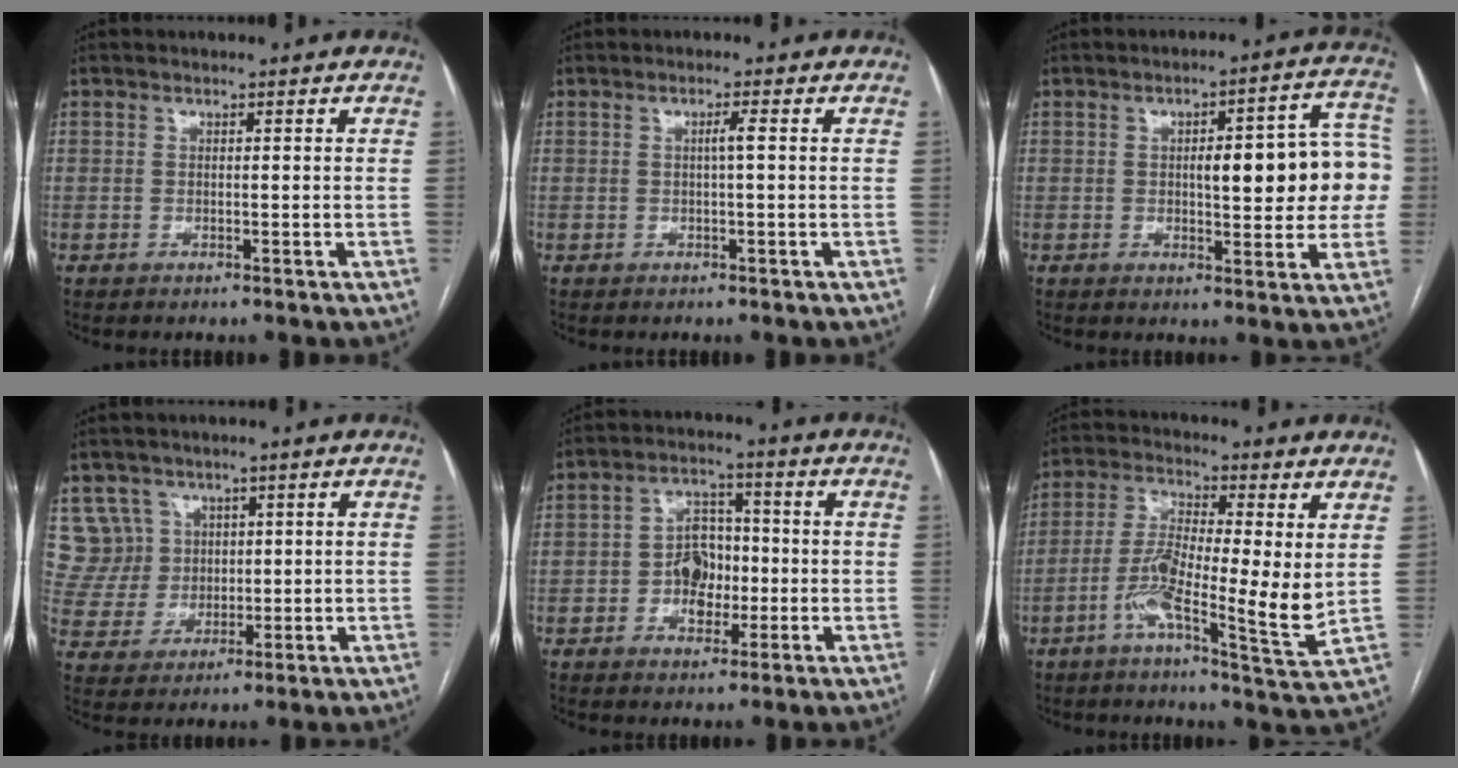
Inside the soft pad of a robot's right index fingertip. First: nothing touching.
{"total": 1.3, "force": [0.0, -0.3, 1.3], "torque": [-0.022, 0.002, 0.000]}
{"total": 13.9, "force": [0.6, 3.9, 13.3], "torque": [-0.156, 0.036, 0.011]}
{"total": 6.8, "force": [3.2, 5.9, -0.4], "torque": [0.009, 0.024, 0.073]}
{"total": 6.3, "force": [-1.2, 4.4, 4.2], "torque": [-0.074, 0.021, -0.019]}
{"total": 11.2, "force": [-1.1, 1.1, 11.1], "torque": [-0.205, -0.005, -0.031]}